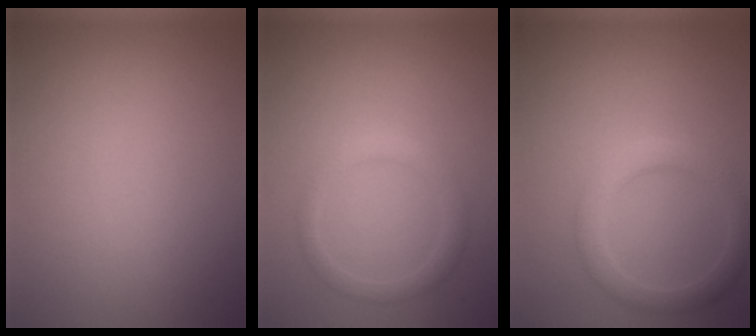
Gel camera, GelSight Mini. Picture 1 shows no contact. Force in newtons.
{"total": 1.9, "press": 1.9, "slide": 0.1}
{"total": 2.8, "press": 2.8, "slide": 0.1}